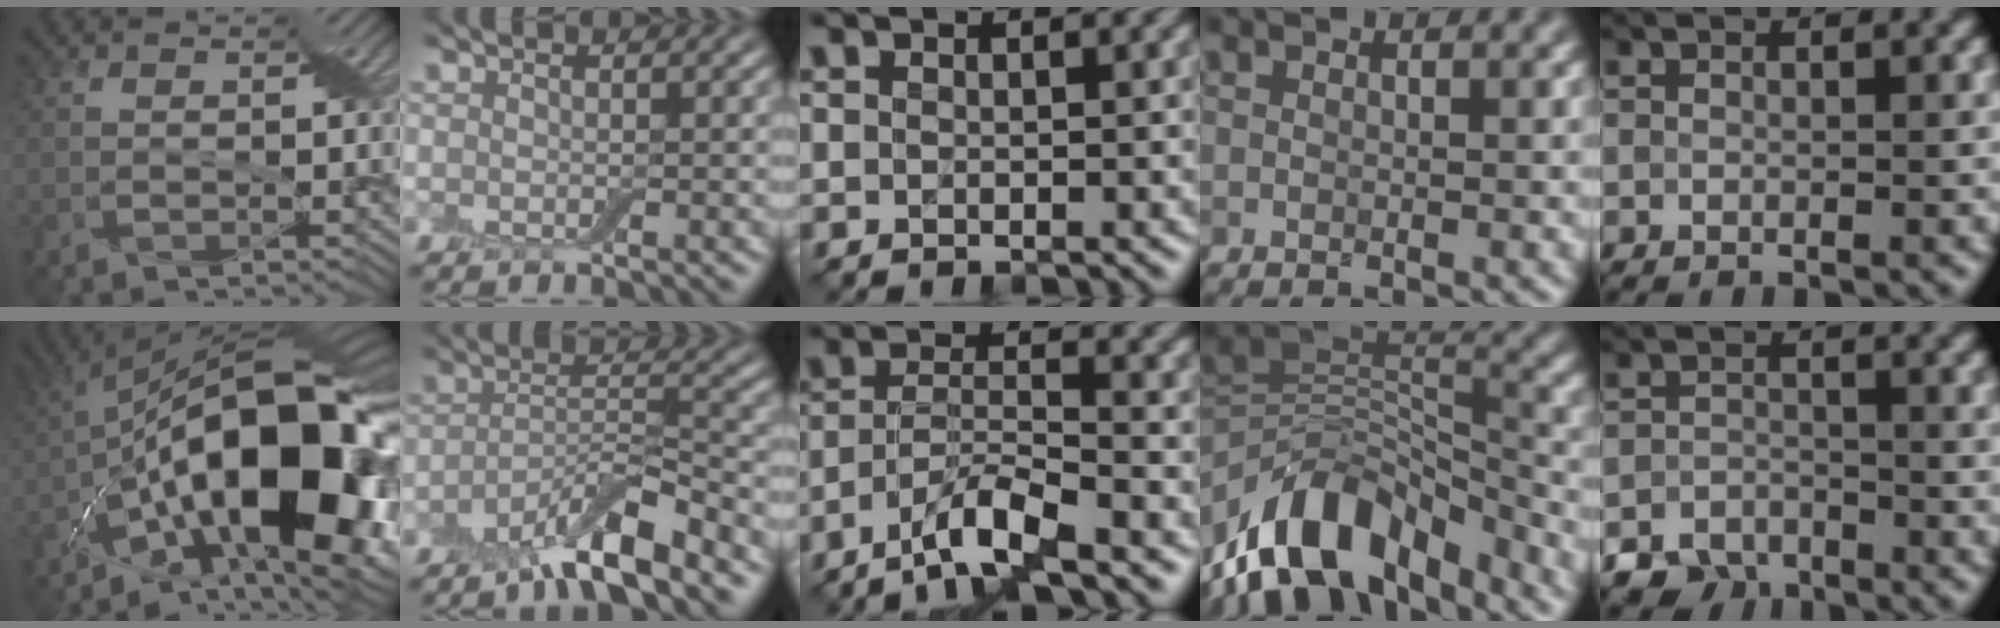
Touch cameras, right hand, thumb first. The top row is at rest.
{"thumb": {"total": 19.2, "force": [-5.7, 7.9, 16.6], "torque": [-0.262, 0.017, -0.111]}, "index": {"total": 6.6, "force": [-4.6, 1.5, 4.4], "torque": [-0.074, -0.001, -0.085]}, "middle": {"total": 5.4, "force": [-4.0, 0.8, 3.6], "torque": [-0.062, 0.003, -0.081]}, "ring": {"total": 11.2, "force": [-7.5, 5.5, 6.3], "torque": [-0.109, 0.014, -0.133]}, "little": {"total": 3.2, "force": [-2.8, 1.5, 0.2], "torque": [0.004, -0.004, -0.056]}}